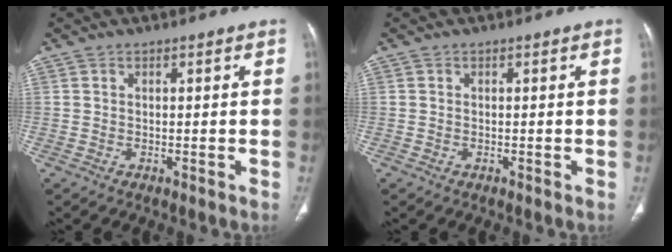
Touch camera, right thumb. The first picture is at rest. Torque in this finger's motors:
{"motor_torque": [0.25, -0.01, -0.18, -0.27, -0.04]}